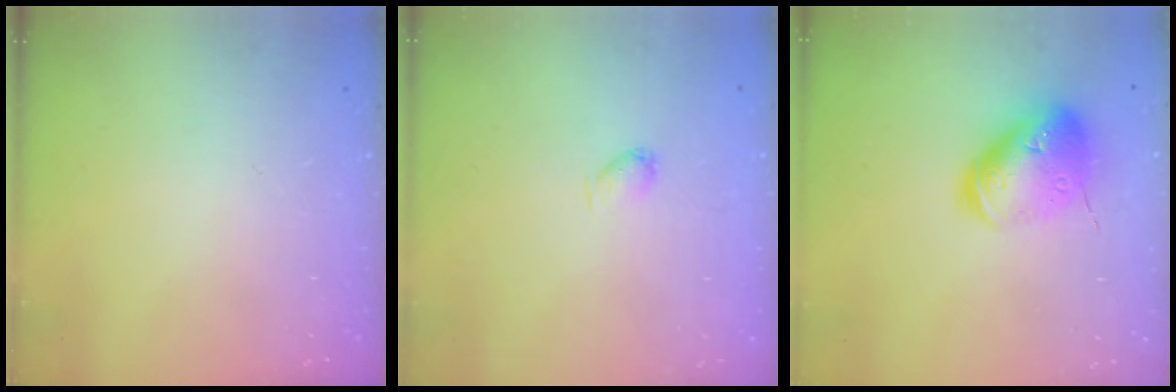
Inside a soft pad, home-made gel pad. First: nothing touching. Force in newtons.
{"total": 3.0, "press": 3.0, "slide": 0.5}
{"total": 17.8, "press": 17.5, "slide": 2.9}